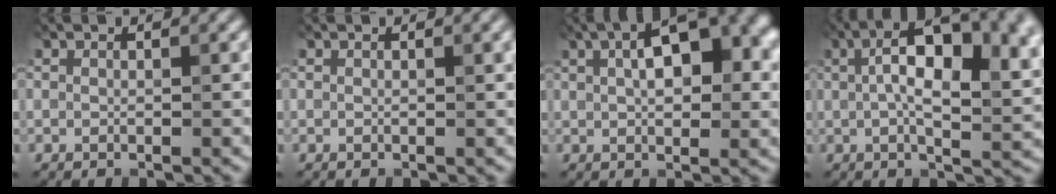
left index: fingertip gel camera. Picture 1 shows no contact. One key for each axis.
{"total": 1.7, "fx": 0.6, "fy": 0.6, "fz": 1.5, "tx": -0.008, "ty": 0.010, "tz": 0.008}
{"total": 7.2, "fx": 1.7, "fy": 3.1, "fz": 6.3, "tx": -0.097, "ty": 0.025, "tz": 0.044}
{"total": 12.1, "fx": 2.5, "fy": 4.8, "fz": 10.9, "tx": -0.165, "ty": 0.022, "tz": 0.055}